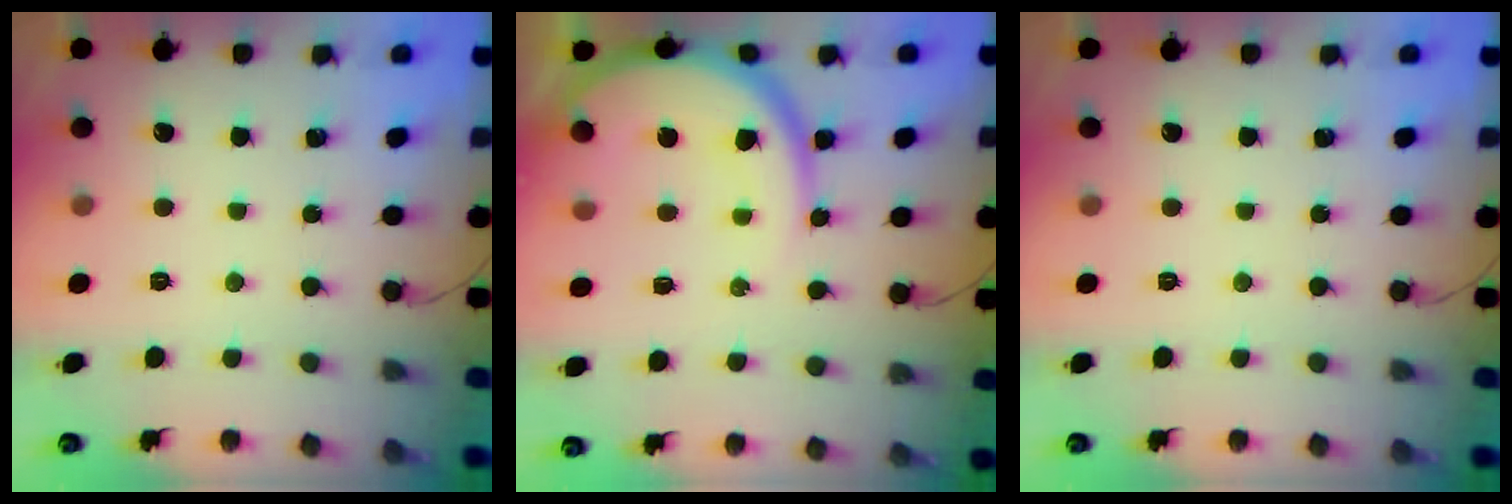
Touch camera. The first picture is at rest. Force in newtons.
{"total": 13.4, "press": 13.3, "slide": 1.3}
{"total": 0.0}